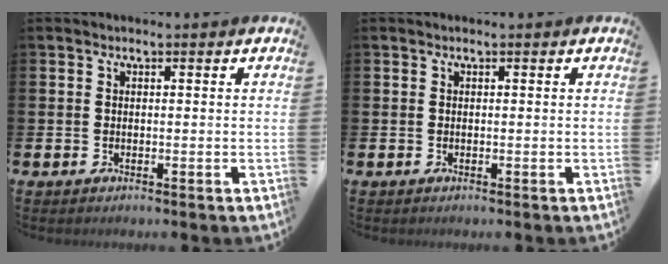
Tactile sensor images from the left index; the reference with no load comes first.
{"total": 0.0}